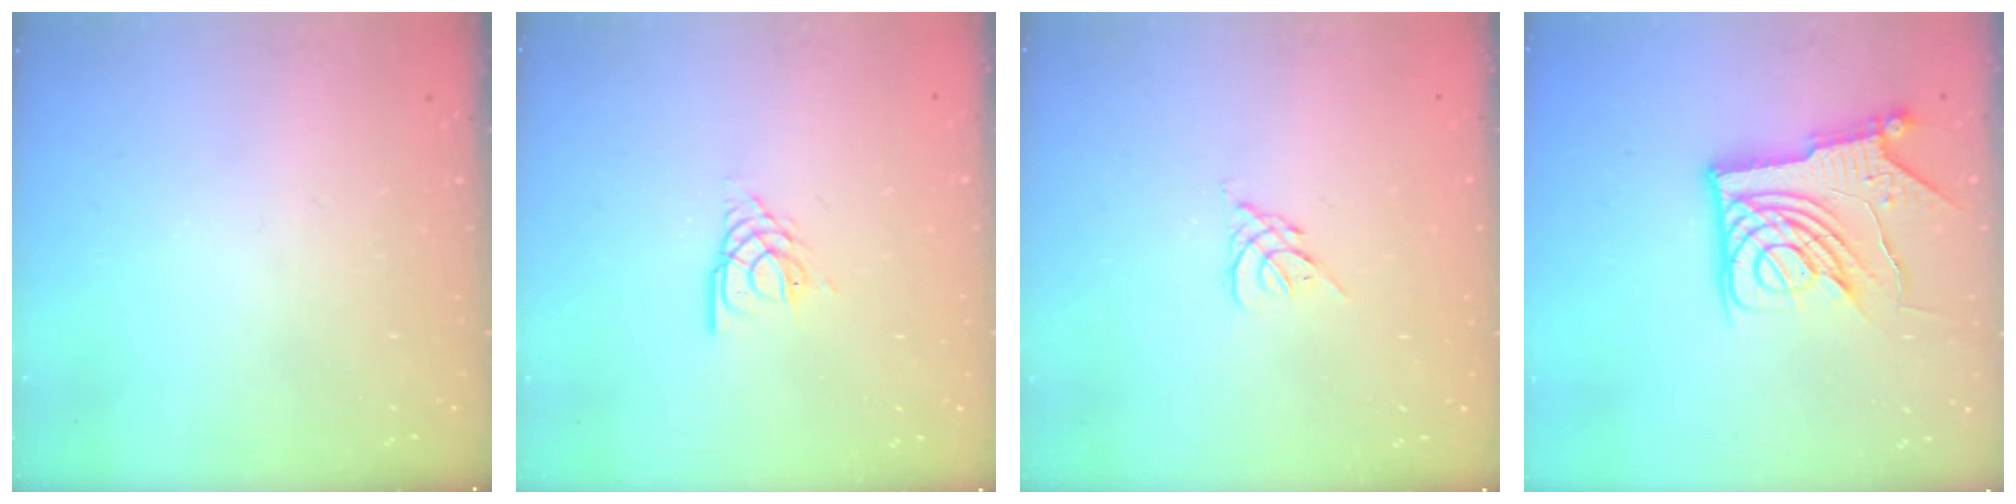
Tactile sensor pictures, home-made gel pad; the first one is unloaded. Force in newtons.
{"total": 2.6, "press": 2.5, "slide": 0.4}
{"total": 2.6, "press": 2.5, "slide": 0.7}
{"total": 13.0, "press": 12.9, "slide": 1.7}